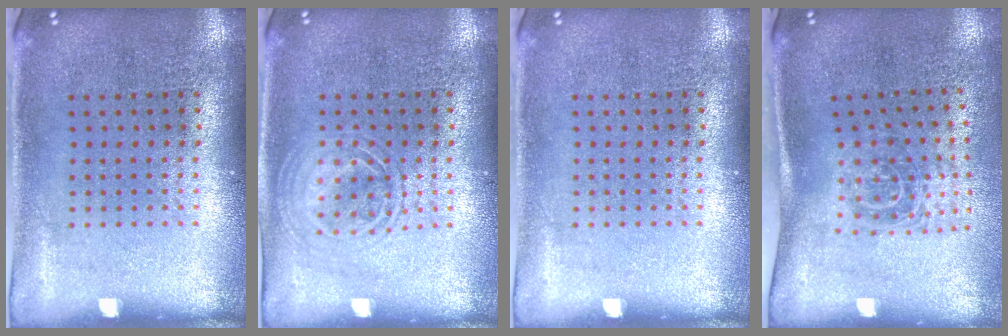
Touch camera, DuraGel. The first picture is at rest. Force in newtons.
{"total": 1.2, "press": 1.2, "slide": 0.2}
{"total": 0.0}
{"total": 1.8, "press": 1.2, "slide": 1.3}